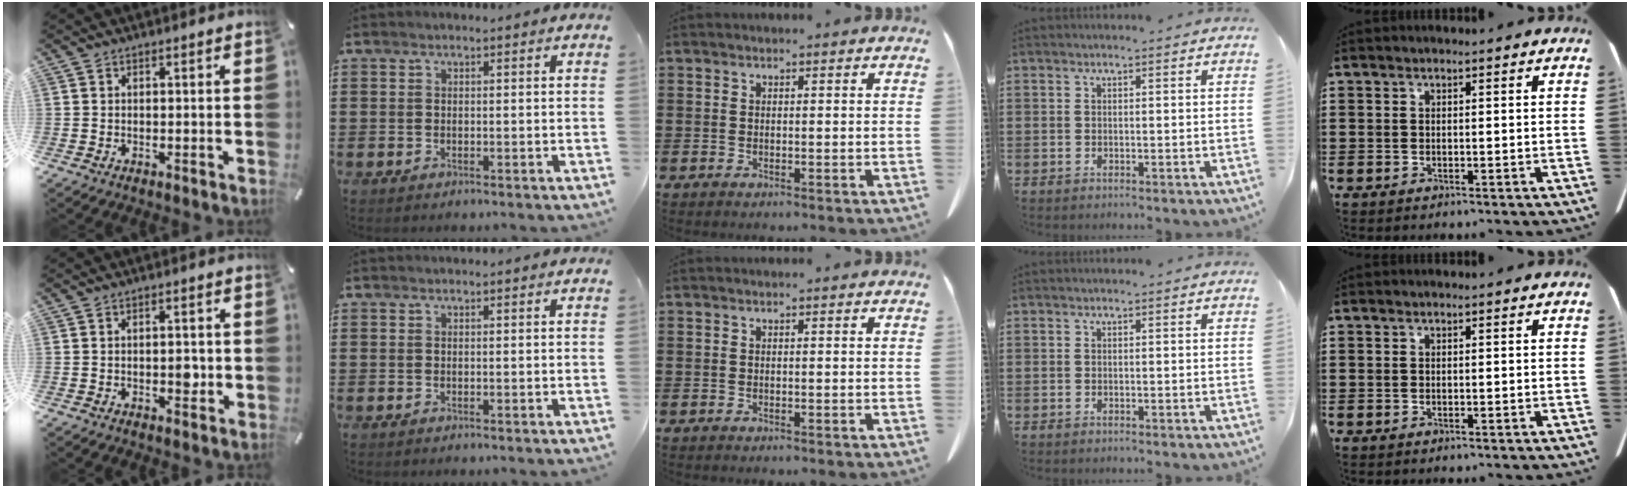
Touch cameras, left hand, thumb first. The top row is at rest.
{"thumb": {"total": 3.1, "force": [-0.5, 1.8, 2.5], "torque": [-0.028, 0.000, -0.012]}}